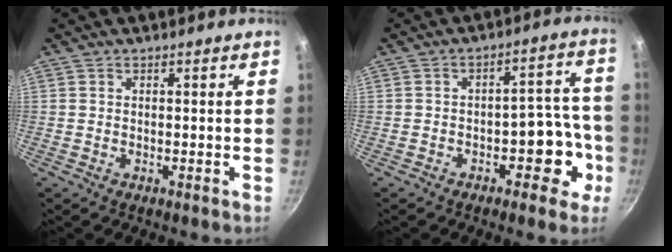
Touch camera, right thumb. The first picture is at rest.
{"total": 8.9, "force": [-3.7, 5.2, 6.2], "torque": [-0.025, 0.059, -0.042]}